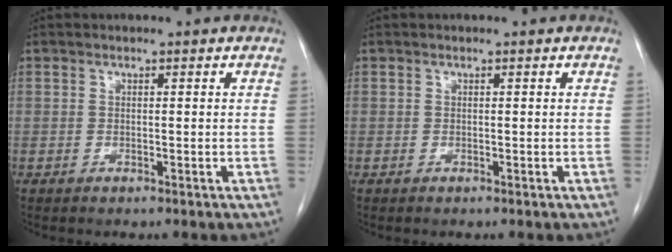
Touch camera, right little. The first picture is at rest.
{"total": 0.0}